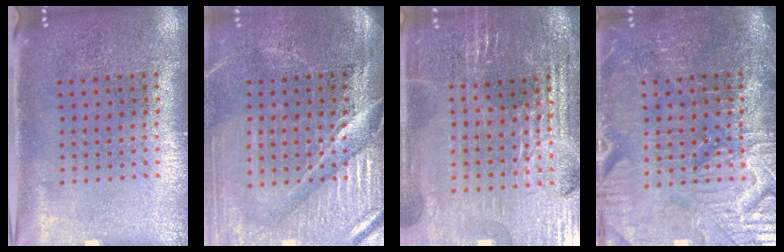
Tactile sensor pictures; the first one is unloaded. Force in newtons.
{"total": 4.6, "press": 4.0, "slide": 2.1}
{"total": 3.4, "press": 3.4, "slide": 0.5}
{"total": 3.9, "press": 3.8, "slide": 1.0}